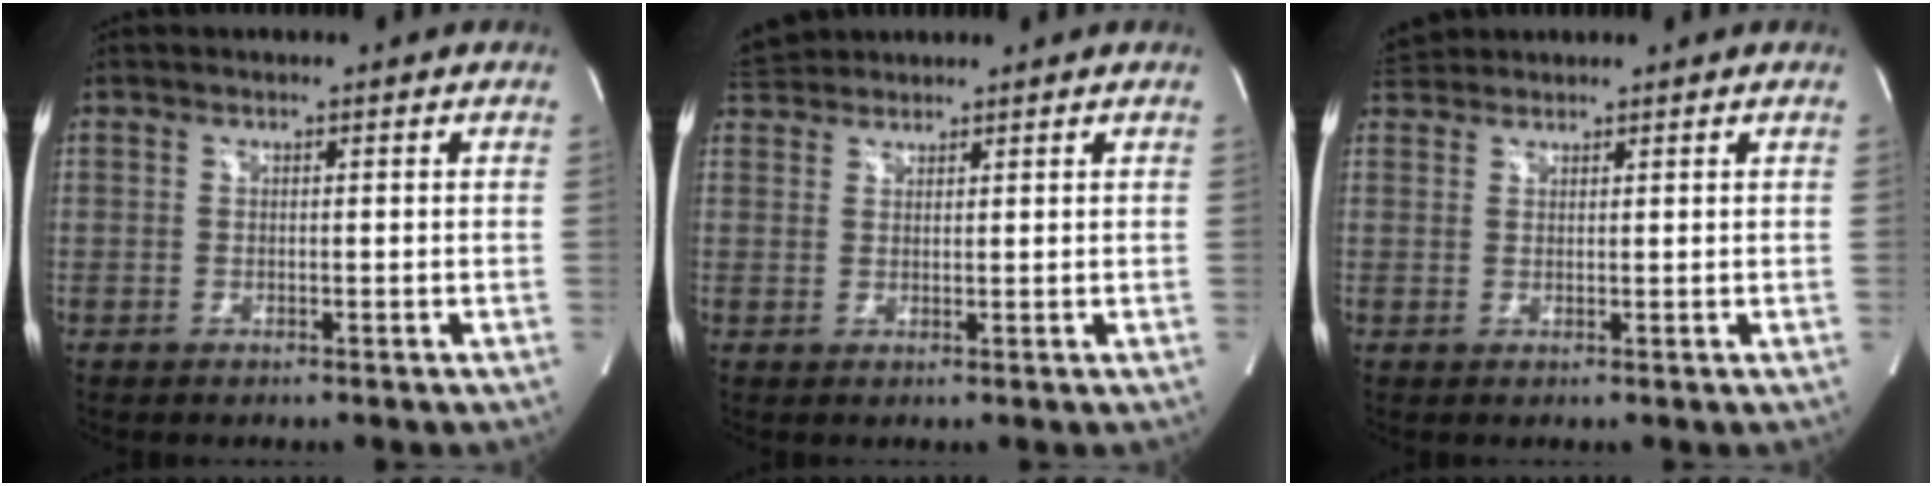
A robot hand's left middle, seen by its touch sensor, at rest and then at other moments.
{"total": 3.6, "force": [3.4, 1.1, 0.3], "torque": [-0.015, 0.026, 0.066]}
{"total": 2.6, "force": [2.5, 0.7, -0.1], "torque": [-0.007, 0.019, 0.048]}